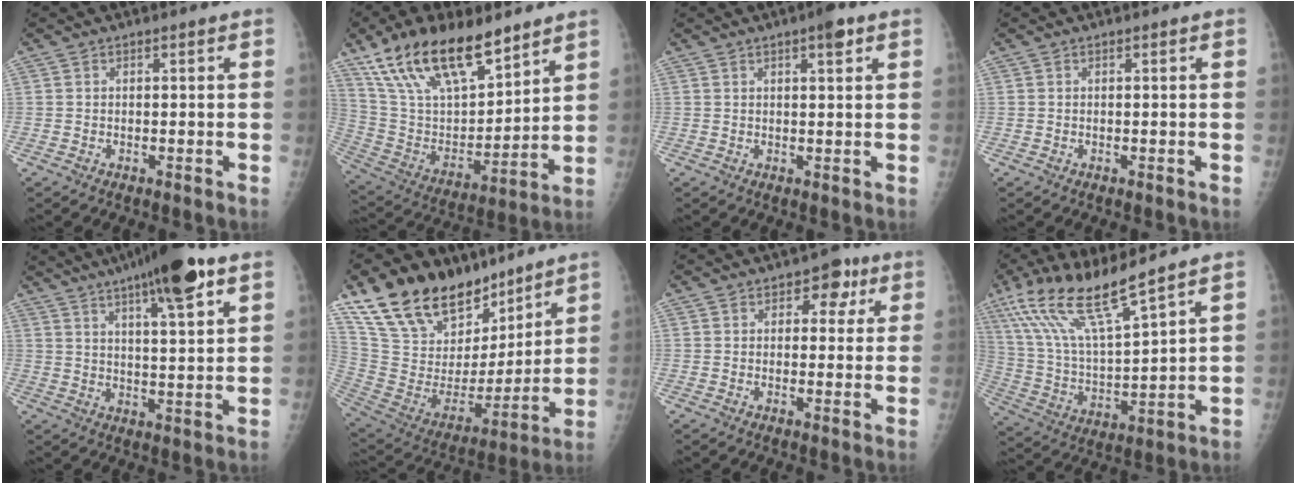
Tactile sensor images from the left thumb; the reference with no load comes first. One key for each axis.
{"total": 22.5, "fx": 15.4, "fy": 8.9, "fz": 13.9, "tx": -0.223, "ty": -0.050, "tz": 0.290}
{"total": 3.4, "fx": 1.9, "fy": 0.9, "fz": 2.7, "tx": -0.033, "ty": -0.006, "tz": 0.025}
{"total": 0.0}
{"total": 15.6, "fx": 9.4, "fy": 3.2, "fz": 12.1, "tx": -0.177, "ty": -0.026, "tz": 0.144}
{"total": 26.0, "fx": 19.8, "fy": 12.2, "fz": 11.8, "tx": -0.181, "ty": -0.076, "tz": 0.354}
{"total": 5.4, "fx": 2.5, "fy": 3.7, "fz": 3.0, "tx": 0.001, "ty": -0.004, "tz": 0.025}
{"total": 16.3, "fx": 11.6, "fy": 2.4, "fz": 11.3, "tx": -0.217, "ty": -0.052, "tz": 0.235}